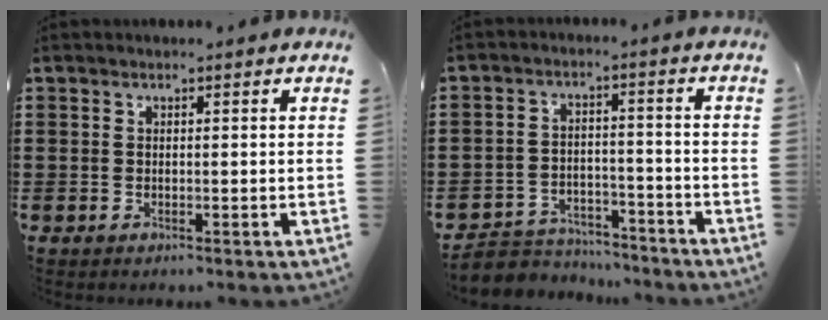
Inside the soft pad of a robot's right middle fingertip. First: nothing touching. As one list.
[{"total": 5.0, "force": [-4.8, 1.2, 0.0], "torque": [-0.012, 0.009, -0.100]}]